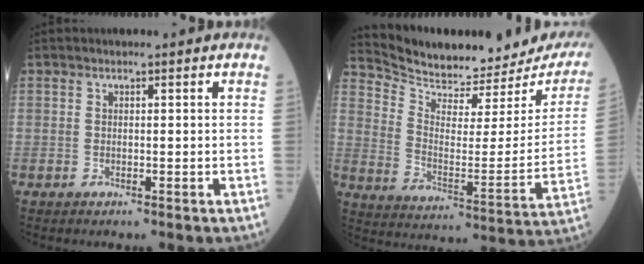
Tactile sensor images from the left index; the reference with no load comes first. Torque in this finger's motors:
{"motor_torque": [0.89, -1.25, 0.01, 0.01]}